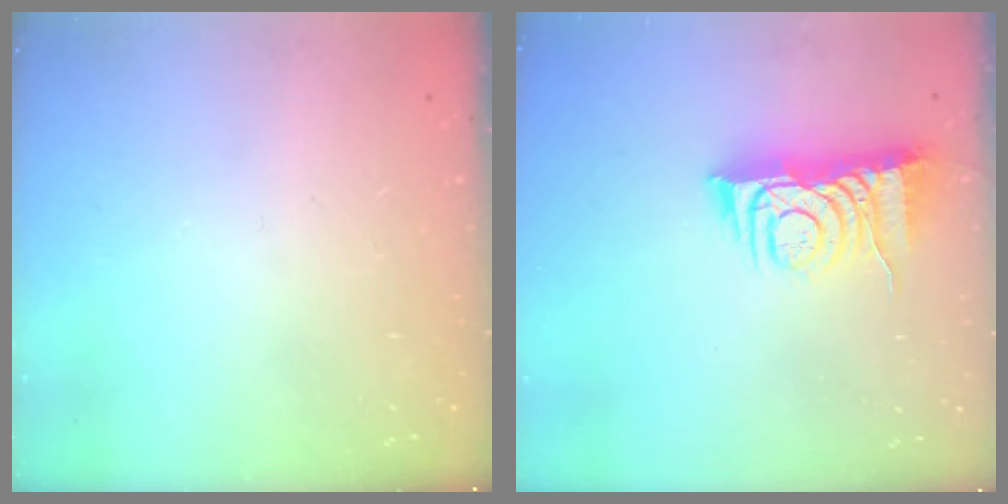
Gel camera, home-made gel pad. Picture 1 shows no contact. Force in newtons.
{"total": 8.4, "press": 8.4, "slide": 0.8}